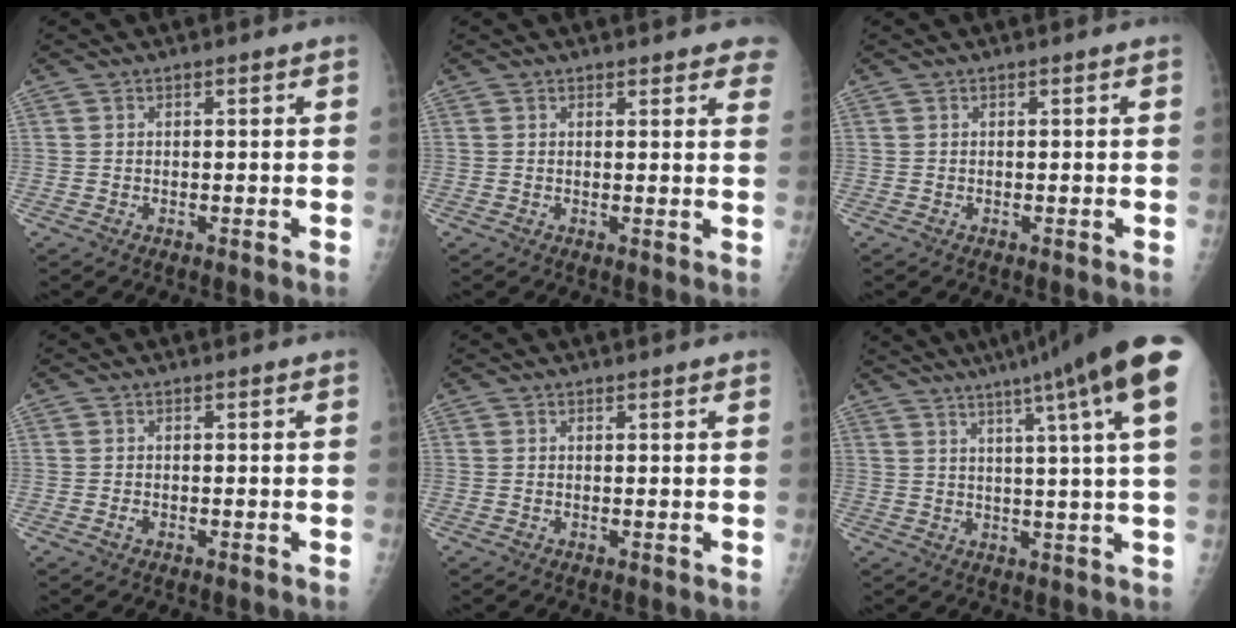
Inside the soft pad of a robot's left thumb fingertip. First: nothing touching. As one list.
[{"total": 6.2, "force": [5.3, 1.9, 2.6], "torque": [0.001, -0.017, 0.047]}, {"total": 0.0}, {"total": 0.6, "force": [-0.1, 0.4, 0.4], "torque": [-0.010, 0.001, -0.002]}, {"total": 1.2, "force": [1.1, 0.1, 0.5], "torque": [-0.002, 0.001, 0.015]}, {"total": 20.0, "force": [12.0, 0.3, 16.0], "torque": [-0.228, -0.026, 0.141]}]